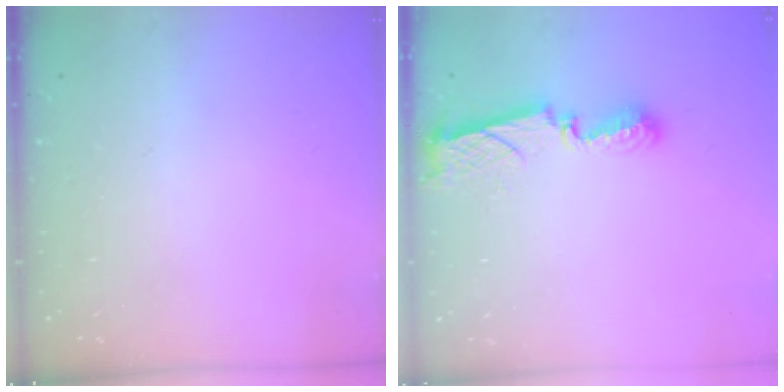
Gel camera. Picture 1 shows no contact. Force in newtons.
{"total": 8.7, "press": 8.7, "slide": 0.4}